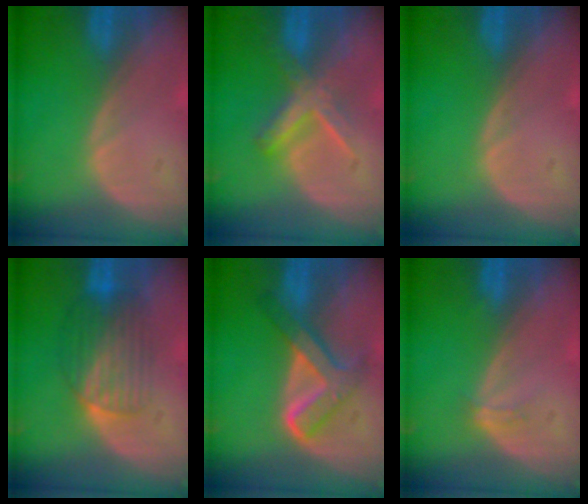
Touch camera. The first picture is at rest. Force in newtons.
{"total": 5.5, "press": 5.5, "slide": 1.0}
{"total": 0.0}
{"total": 6.4, "press": 6.3, "slide": 1.1}
{"total": 6.4, "press": 6.4, "slide": 0.4}
{"total": 1.5, "press": 1.1, "slide": 1.0}